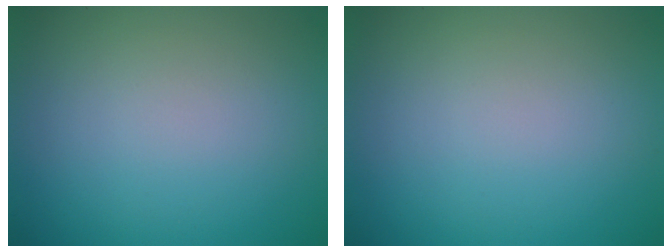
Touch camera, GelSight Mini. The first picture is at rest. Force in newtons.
{"total": 0.0}